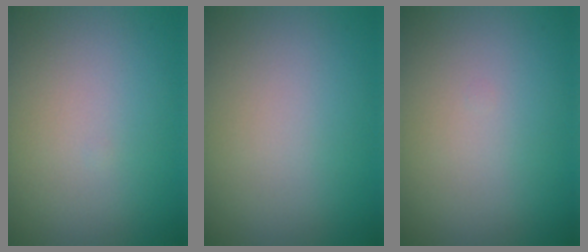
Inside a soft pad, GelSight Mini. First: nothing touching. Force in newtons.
{"total": 0.0}
{"total": 0.0}